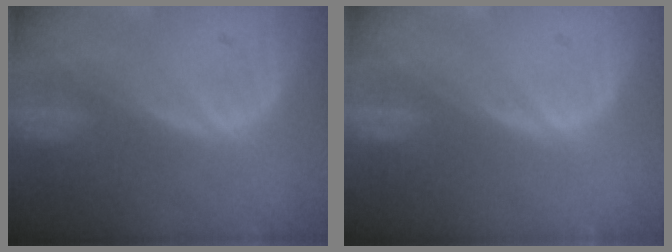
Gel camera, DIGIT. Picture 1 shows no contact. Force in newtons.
{"total": 0.0}